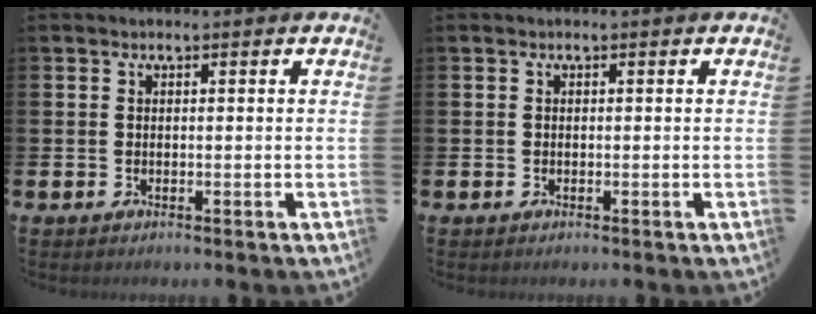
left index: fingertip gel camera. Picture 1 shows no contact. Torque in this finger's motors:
{"motor_torque": [-0.21, -0.09, -0.01, -0.01]}